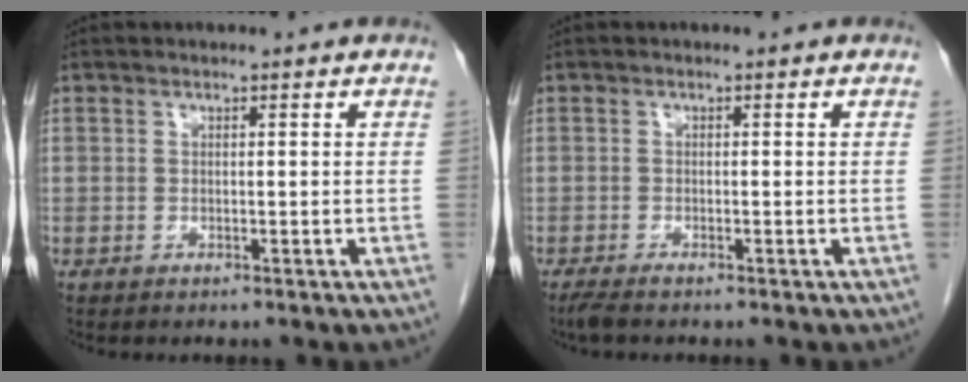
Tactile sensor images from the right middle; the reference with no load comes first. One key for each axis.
{"total": 1.8, "fx": -1.5, "fy": 0.1, "fz": 1.0, "tx": -0.023, "ty": -0.006, "tz": -0.029}